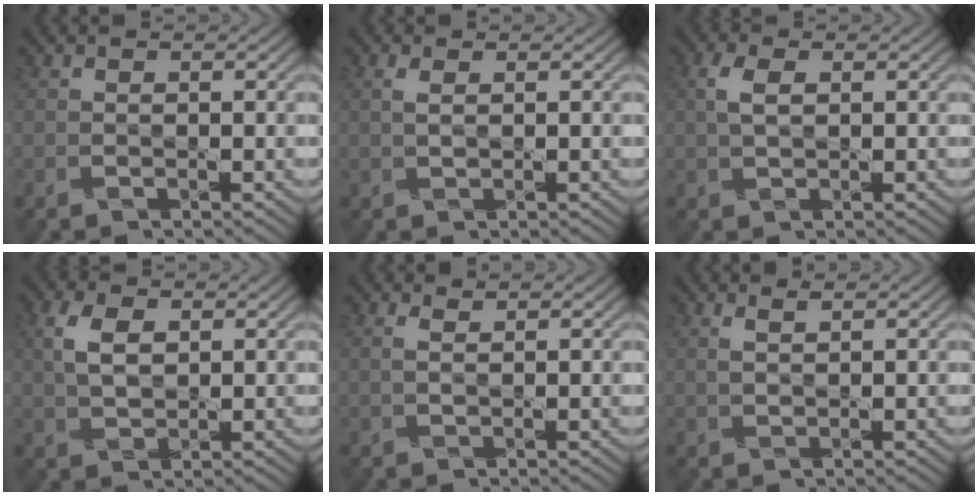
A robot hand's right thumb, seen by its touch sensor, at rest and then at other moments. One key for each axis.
{"total": 1.1, "fx": 0.6, "fy": 0.2, "fz": 0.9, "tx": -0.027, "ty": 0.005, "tz": 0.010}
{"total": 2.7, "fx": 0.8, "fy": 1.3, "fz": 2.2, "tx": -0.056, "ty": 0.005, "tz": 0.012}
{"total": 4.2, "fx": 1.5, "fy": 2.3, "fz": 3.2, "tx": -0.079, "ty": 0.006, "tz": 0.027}
{"total": 1.1, "fx": 0.9, "fy": -0.1, "fz": 0.6, "tx": -0.017, "ty": 0.005, "tz": 0.014}
{"total": 1.4, "fx": 1.2, "fy": -0.1, "fz": 0.8, "tx": -0.016, "ty": -0.003, "tz": 0.021}